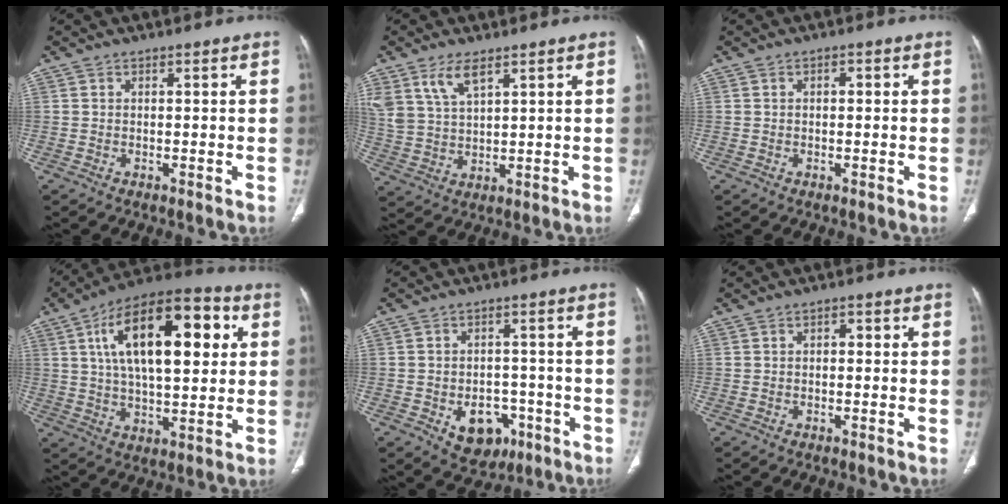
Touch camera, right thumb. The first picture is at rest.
{"total": 7.1, "force": [4.5, 2.9, 4.7], "torque": [-0.095, -0.016, 0.099]}
{"total": 1.1, "force": [0.2, 0.6, 0.9], "torque": [-0.011, 0.002, 0.001]}
{"total": 22.9, "force": [6.3, 10.3, 19.5], "torque": [-0.294, 0.008, 0.093]}
{"total": 9.2, "force": [-3.7, 6.7, 5.1], "torque": [-0.039, 0.026, -0.040]}
{"total": 1.4, "force": [0.1, 0.8, 1.1], "torque": [-0.012, 0.006, -0.001]}